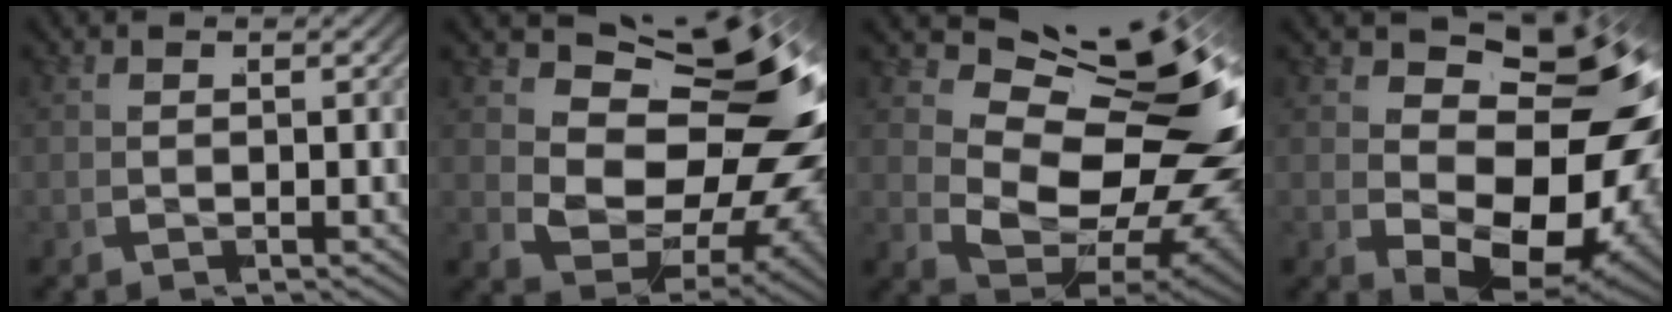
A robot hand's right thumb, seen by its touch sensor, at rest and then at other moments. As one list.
[{"total": 18.6, "force": [1.2, 12.2, 13.9], "torque": [-0.239, -0.046, 0.028]}, {"total": 19.0, "force": [0.2, 11.3, 15.3], "torque": [-0.261, -0.059, 0.031]}, {"total": 20.7, "force": [-0.1, 14.1, 15.2], "torque": [-0.223, -0.056, 0.015]}]